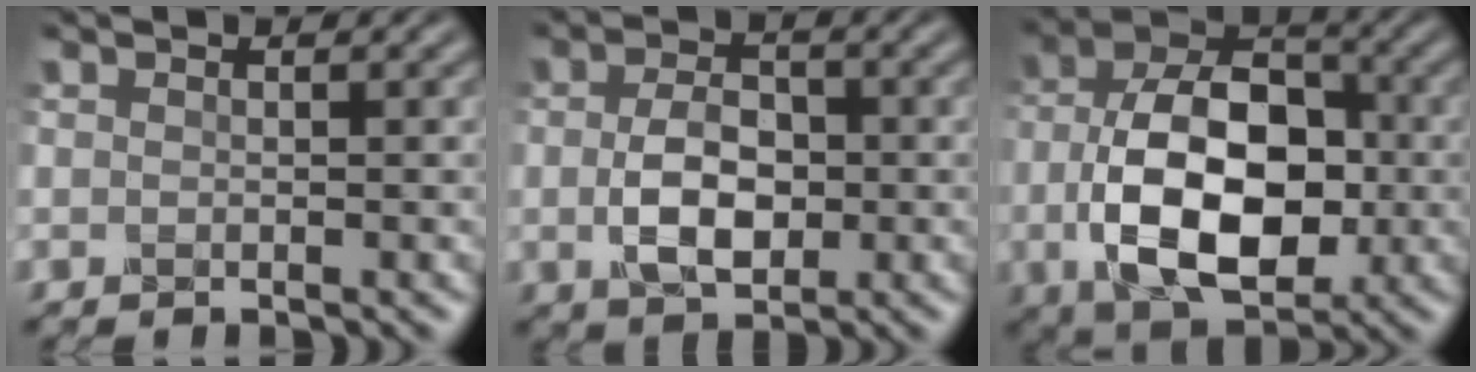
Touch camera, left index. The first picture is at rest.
{"total": 4.4, "force": [-0.4, 2.7, 3.4], "torque": [-0.072, 0.001, -0.012]}
{"total": 11.6, "force": [-2.2, 7.1, 8.9], "torque": [-0.163, 0.001, -0.041]}